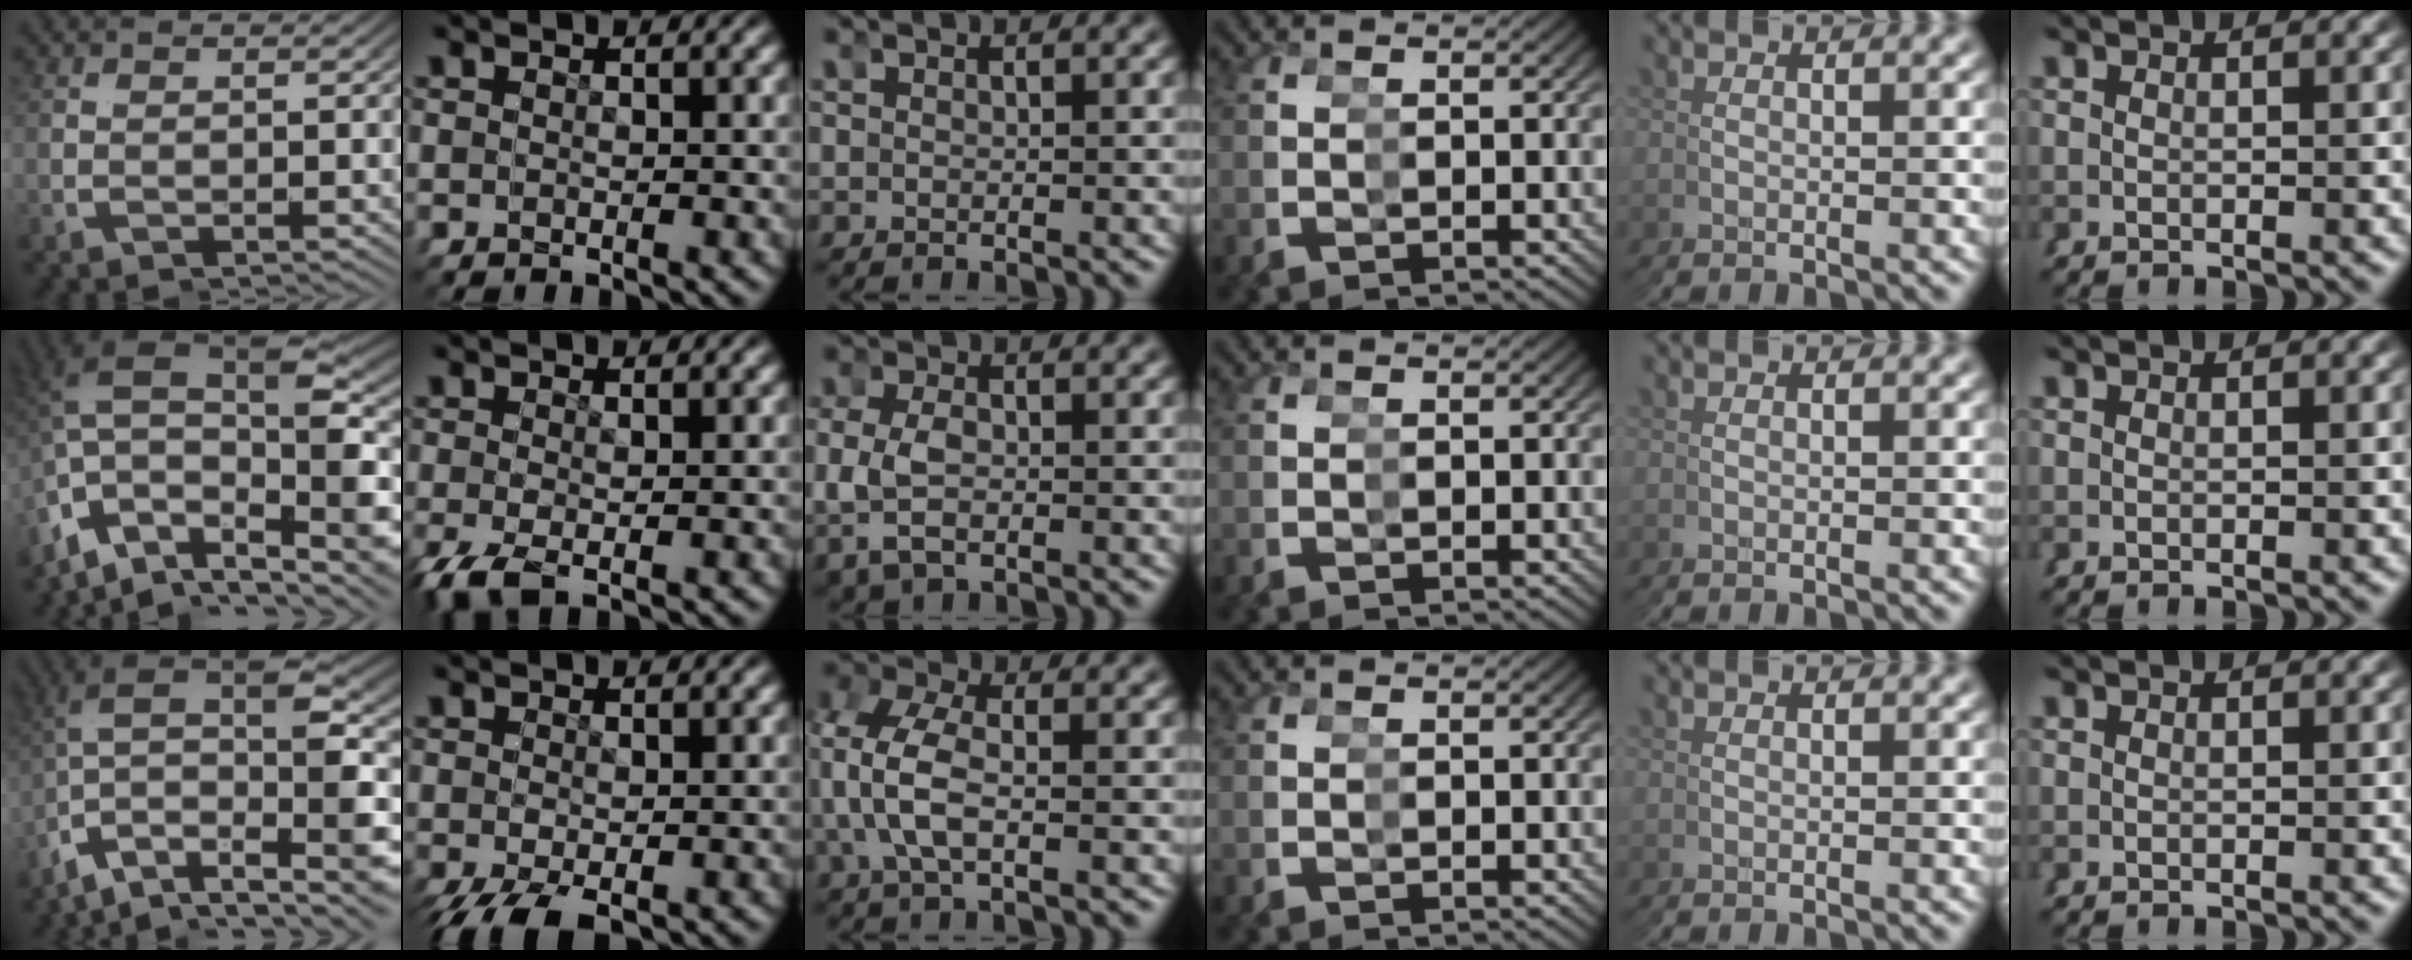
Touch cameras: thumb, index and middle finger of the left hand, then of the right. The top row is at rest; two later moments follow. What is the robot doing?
{"motion": "grasp_and_lifting", "object": "pipette"}